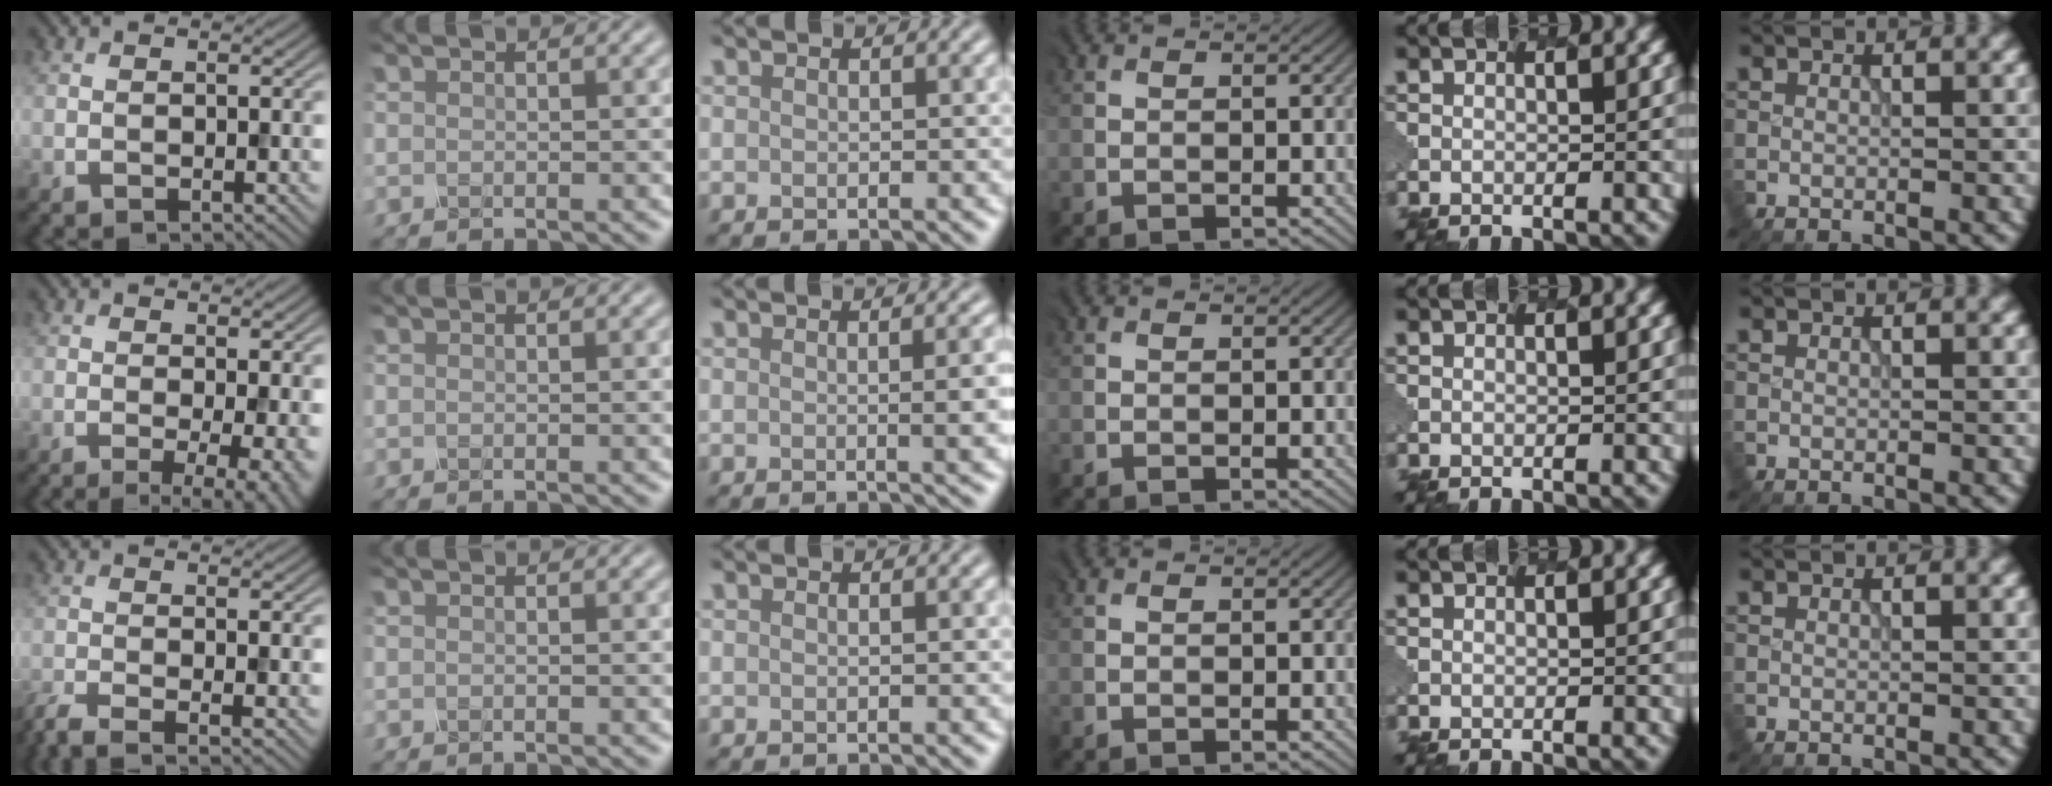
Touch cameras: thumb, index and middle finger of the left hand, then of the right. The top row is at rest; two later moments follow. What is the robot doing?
{"motion": "dispense", "object": "oil cruet"}